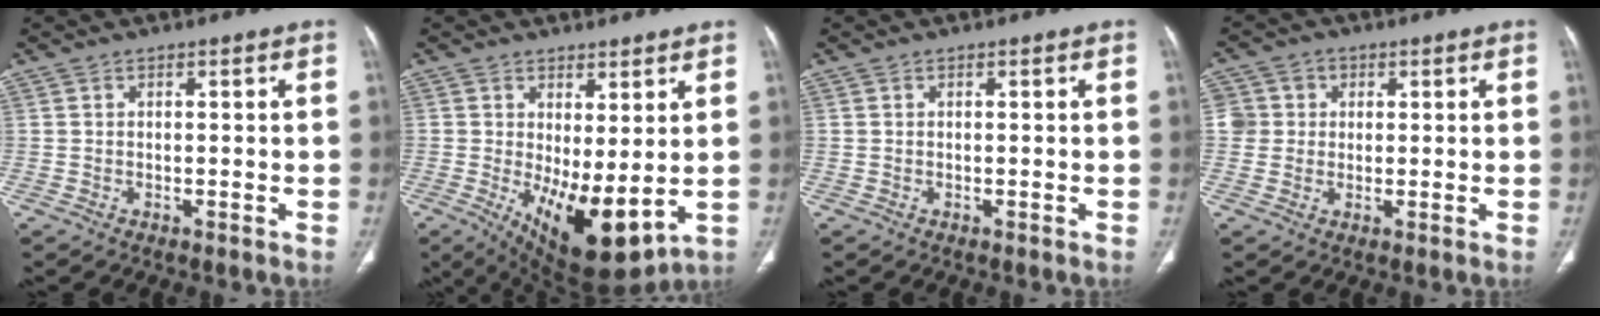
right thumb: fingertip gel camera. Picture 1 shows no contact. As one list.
[{"total": 13.0, "force": [-0.9, 5.4, 11.8], "torque": [-0.177, -0.027, 0.007]}, {"total": 0.0}, {"total": 5.1, "force": [0.9, 5.0, 0.8], "torque": [0.015, 0.008, 0.014]}]